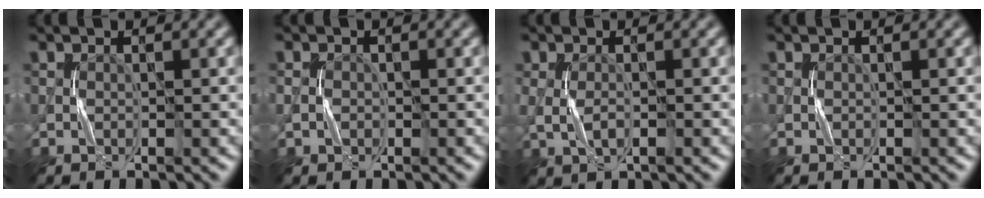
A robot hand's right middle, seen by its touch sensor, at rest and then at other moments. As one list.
[{"total": 1.0, "force": [-0.2, 0.9, 0.4], "torque": [-0.005, 0.002, -0.005]}, {"total": 1.7, "force": [0.0, 0.9, 1.4], "torque": [-0.033, -0.003, 0.000]}, {"total": 0.0}]